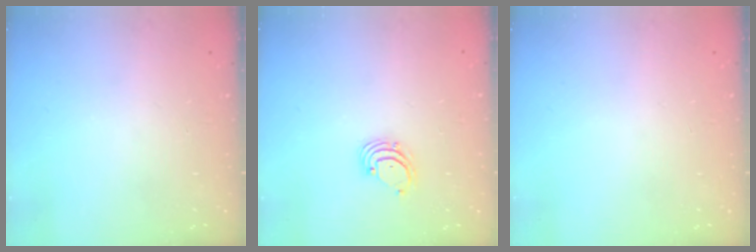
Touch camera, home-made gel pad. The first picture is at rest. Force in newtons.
{"total": 1.6, "press": 1.6, "slide": 0.1}
{"total": 0.0}